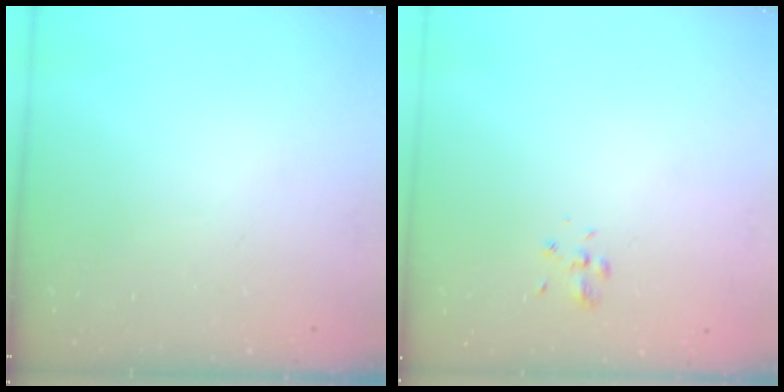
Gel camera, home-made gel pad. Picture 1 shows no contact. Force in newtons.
{"total": 1.9, "press": 1.6, "slide": 0.9}